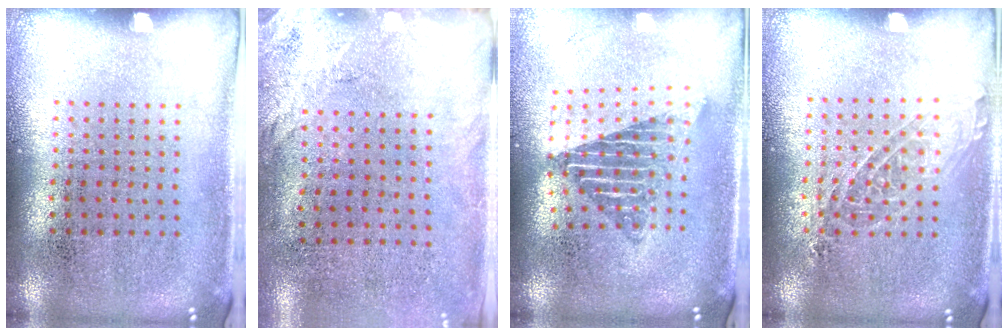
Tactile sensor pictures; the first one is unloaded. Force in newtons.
{"total": 2.6, "press": 2.0, "slide": 1.6}
{"total": 1.7, "press": 1.4, "slide": 1.0}
{"total": 1.3, "press": 1.1, "slide": 0.5}